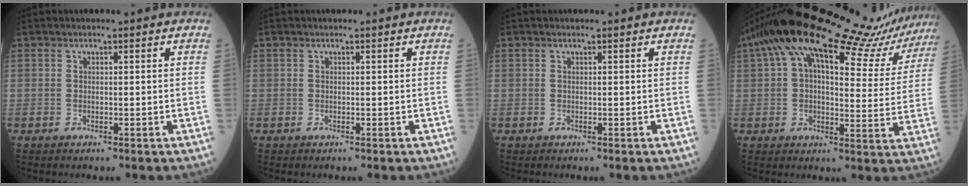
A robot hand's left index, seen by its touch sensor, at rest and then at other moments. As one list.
[{"total": 0.0}, {"total": 0.0}, {"total": 24.0, "force": [20.0, 4.5, 12.4], "torque": [-0.206, 0.030, 0.261]}]